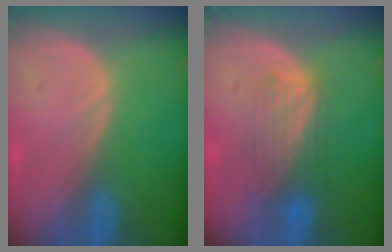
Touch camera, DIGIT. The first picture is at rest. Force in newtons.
{"total": 5.2, "press": 5.1, "slide": 0.3}